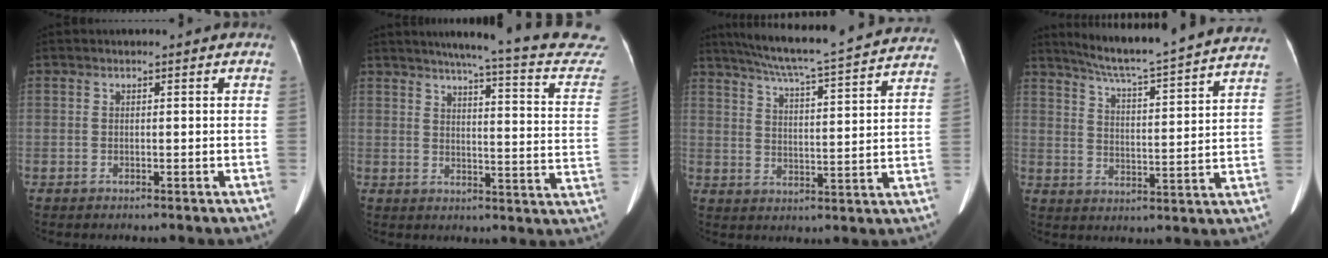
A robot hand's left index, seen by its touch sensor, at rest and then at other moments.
{"total": 23.1, "force": [20.5, 0.9, 10.5], "torque": [-0.133, -0.062, 0.230]}
{"total": 24.7, "force": [22.3, 1.0, 10.4], "torque": [-0.175, -0.016, 0.290]}
{"total": 24.0, "force": [21.8, -0.3, 10.0], "torque": [-0.160, -0.038, 0.283]}